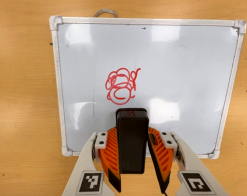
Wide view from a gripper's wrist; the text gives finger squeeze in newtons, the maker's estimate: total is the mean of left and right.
{"total": 6.0, "left": 4.7, "right": 7.2}